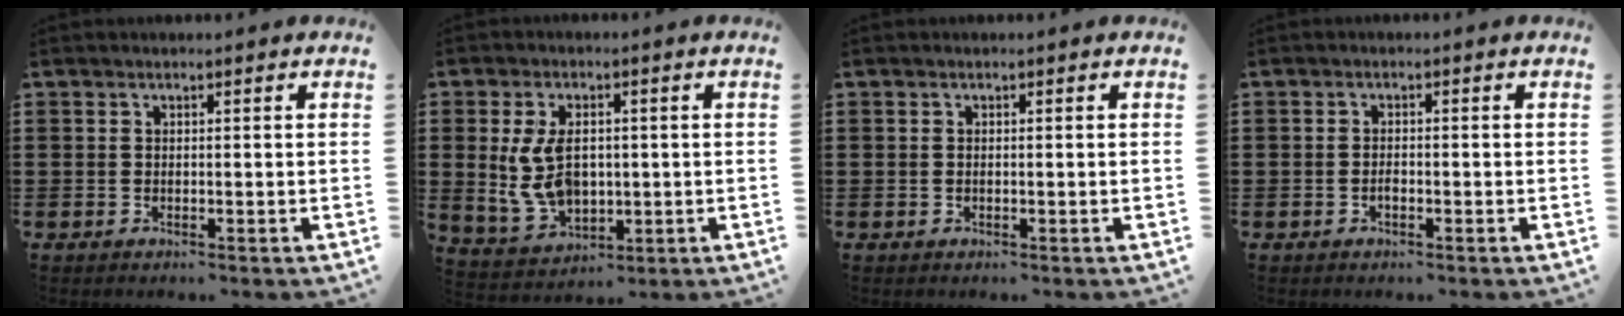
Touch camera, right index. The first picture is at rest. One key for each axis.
{"total": 8.6, "fx": 0.5, "fy": 5.5, "fz": 6.7, "tx": -0.155, "ty": 0.007, "tz": 0.009}
{"total": 0.0}
{"total": 1.0, "fx": -0.5, "fy": 0.5, "fz": 0.7, "tx": -0.016, "ty": -0.004, "tz": -0.008}